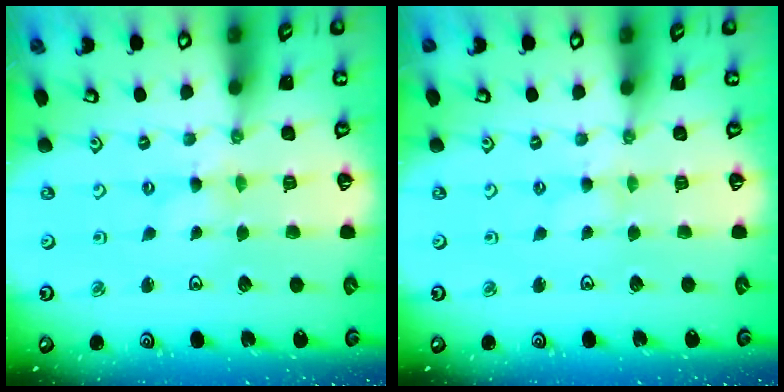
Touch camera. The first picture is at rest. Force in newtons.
{"total": 1.4, "press": 1.4, "slide": 0.4}